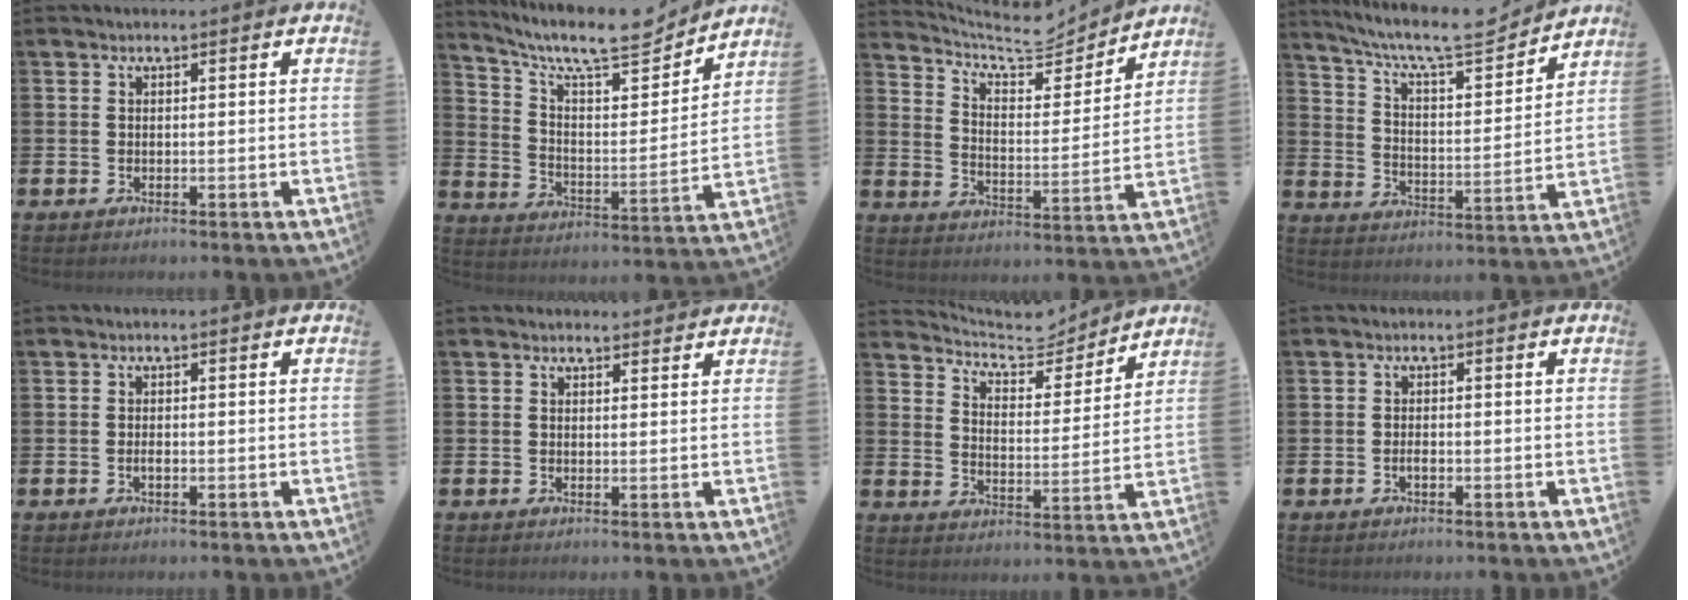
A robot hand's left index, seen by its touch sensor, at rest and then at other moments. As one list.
[{"total": 10.2, "force": [9.0, 2.5, 4.1], "torque": [-0.099, -0.068, 0.152]}, {"total": 7.7, "force": [7.0, 2.2, 2.3], "torque": [-0.067, -0.056, 0.118]}, {"total": 9.5, "force": [8.4, 1.8, 4.0], "torque": [-0.100, -0.058, 0.142]}, {"total": 0.8, "force": [-0.2, 0.3, 0.7], "torque": [-0.018, 0.001, -0.004]}, {"total": 1.4, "force": [1.4, 0.4, 0.0], "torque": [0.007, -0.003, 0.023]}, {"total": 6.7, "force": [6.2, 2.2, 1.2], "torque": [-0.045, -0.048, 0.105]}, {"total": 0.9, "force": [-0.4, 0.3, 0.8], "torque": [-0.019, 0.000, -0.007]}]